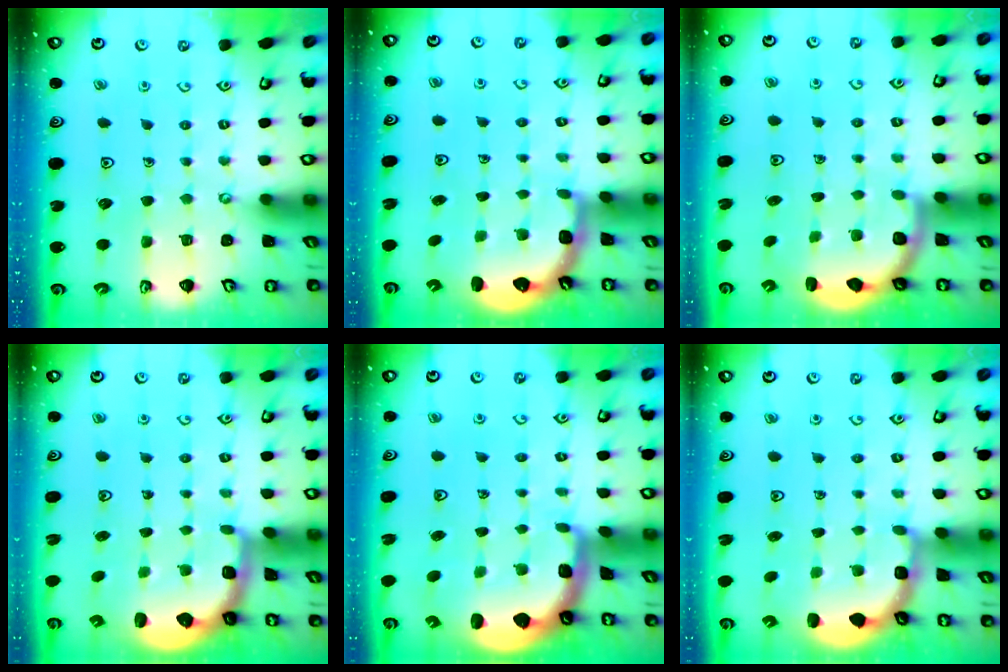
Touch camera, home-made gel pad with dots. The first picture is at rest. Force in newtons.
{"total": 2.6, "press": 2.2, "slide": 1.4}
{"total": 3.5, "press": 2.8, "slide": 2.0}
{"total": 2.6, "press": 2.0, "slide": 1.7}
{"total": 2.7, "press": 2.2, "slide": 1.5}
{"total": 2.7, "press": 2.4, "slide": 1.4}